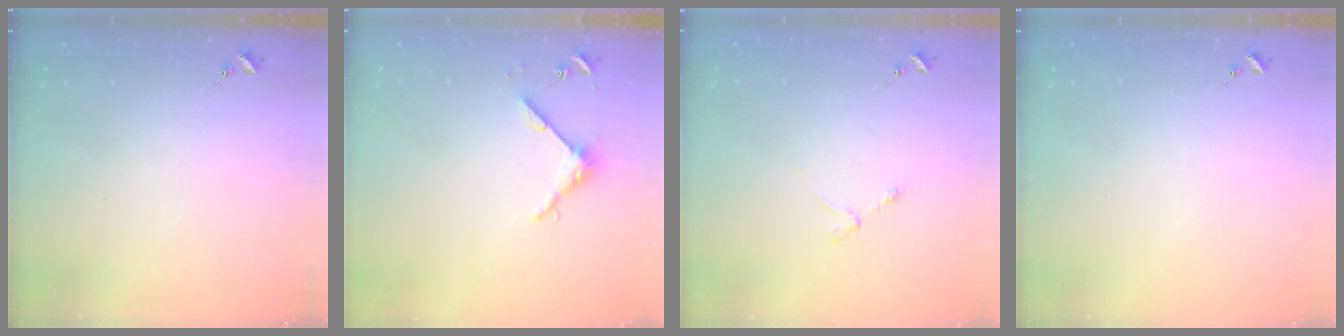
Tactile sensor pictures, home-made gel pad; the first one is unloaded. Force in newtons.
{"total": 4.5, "press": 4.5, "slide": 0.5}
{"total": 3.0, "press": 2.9, "slide": 0.5}
{"total": 0.0}